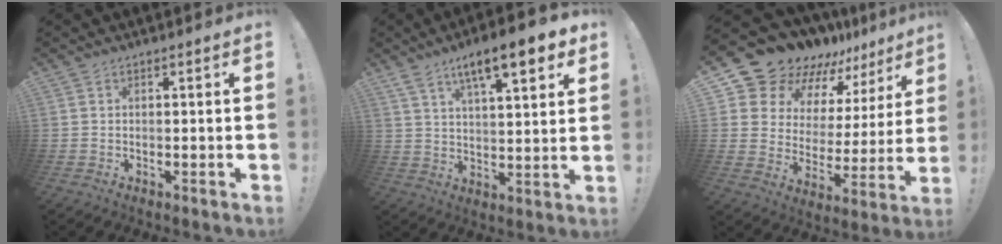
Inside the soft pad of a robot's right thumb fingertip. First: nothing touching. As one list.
[{"total": 13.2, "force": [7.9, 3.3, 10.0], "torque": [-0.157, -0.037, 0.126]}, {"total": 16.8, "force": [14.7, 7.7, 2.7], "torque": [-0.064, -0.123, 0.285]}]